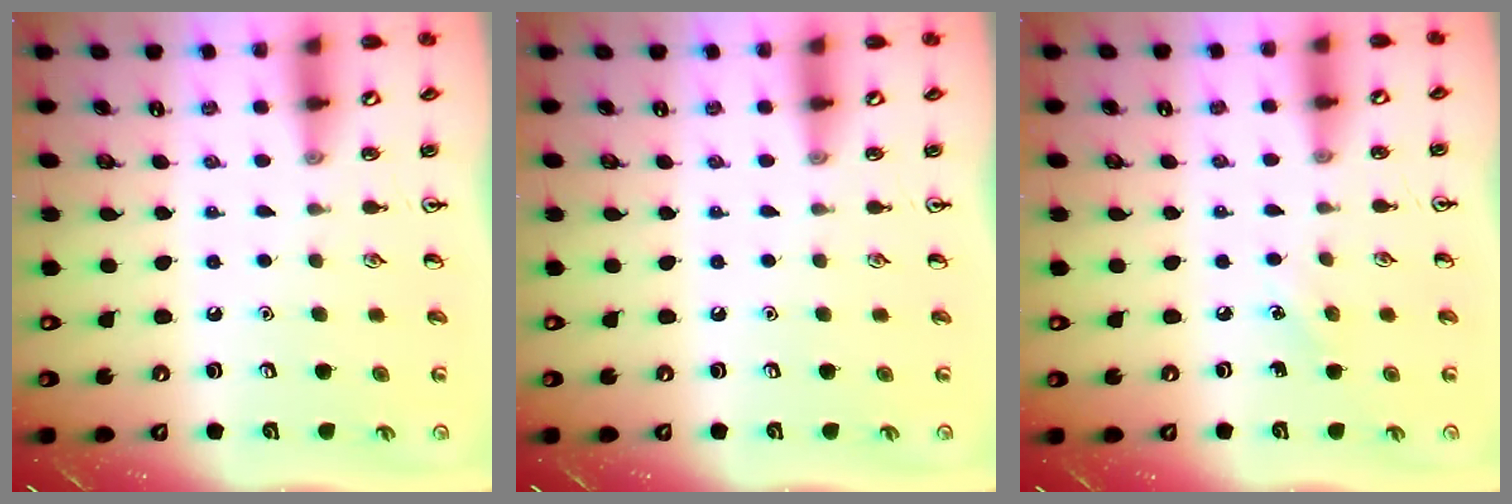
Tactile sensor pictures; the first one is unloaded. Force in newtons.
{"total": 0.0}
{"total": 3.5, "press": 3.3, "slide": 1.2}